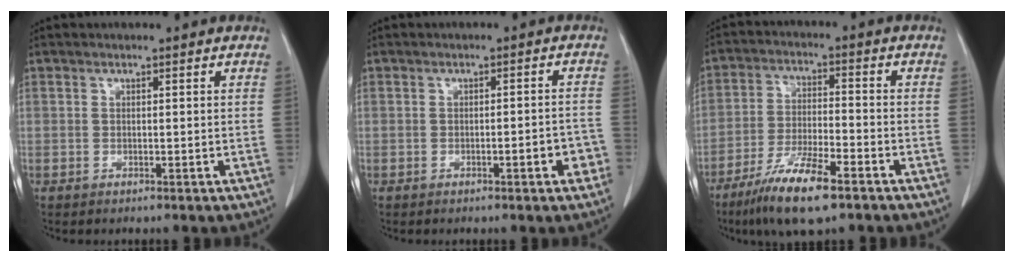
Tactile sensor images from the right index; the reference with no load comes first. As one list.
[{"total": 3.4, "force": [-1.6, 0.7, 2.9], "torque": [-0.031, 0.006, -0.021]}, {"total": 11.2, "force": [-7.3, 1.7, 8.3], "torque": [-0.162, -0.023, -0.130]}]